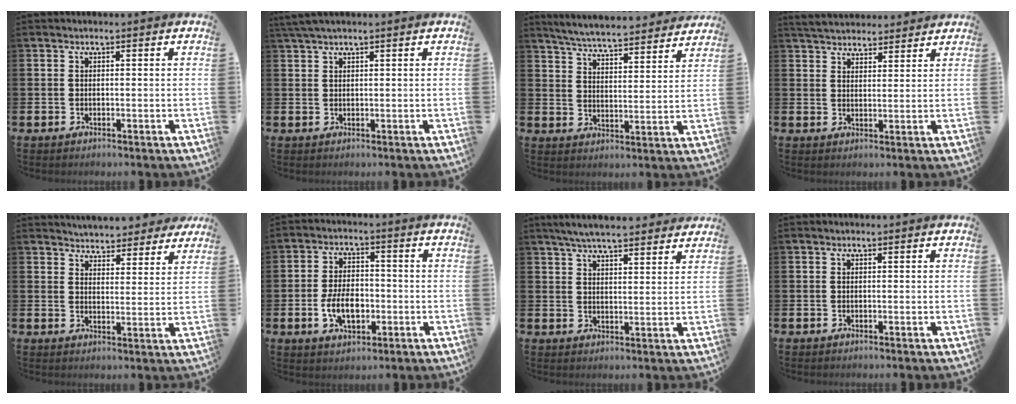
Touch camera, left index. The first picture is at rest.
{"total": 2.1, "force": [1.7, 0.2, 1.2], "torque": [-0.028, 0.005, 0.031]}
{"total": 5.9, "force": [5.8, 0.4, 0.9], "torque": [-0.033, -0.046, 0.101]}
{"total": 4.5, "force": [4.4, 1.0, 0.2], "torque": [-0.021, -0.018, 0.081]}
{"total": 5.1, "force": [5.0, 1.0, -0.4], "torque": [0.000, -0.041, 0.086]}
{"total": 6.0, "force": [-1.4, 3.6, 4.6], "torque": [-0.073, 0.003, -0.029]}
{"total": 5.6, "force": [5.4, 0.6, 1.6], "torque": [-0.039, -0.021, 0.096]}
{"total": 0.0}